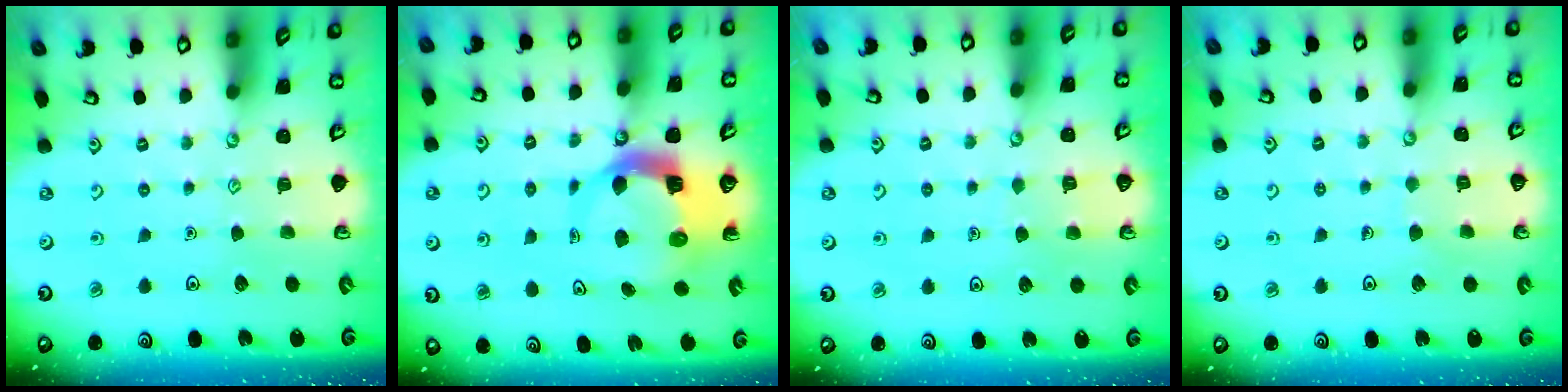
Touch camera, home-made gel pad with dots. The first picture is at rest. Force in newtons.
{"total": 7.3, "press": 7.3, "slide": 0.9}
{"total": 3.9, "press": 3.9, "slide": 0.3}
{"total": 5.2, "press": 5.2, "slide": 0.3}